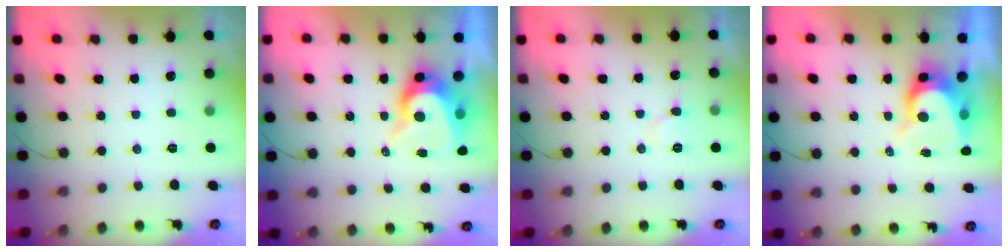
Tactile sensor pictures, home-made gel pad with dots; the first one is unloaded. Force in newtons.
{"total": 9.8, "press": 9.7, "slide": 0.9}
{"total": 7.2, "press": 7.2, "slide": 0.6}
{"total": 8.7, "press": 8.6, "slide": 0.5}